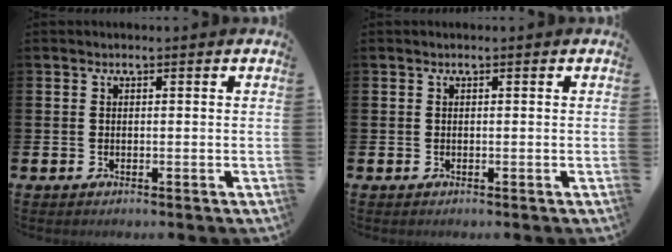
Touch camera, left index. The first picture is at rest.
{"total": 0.0}